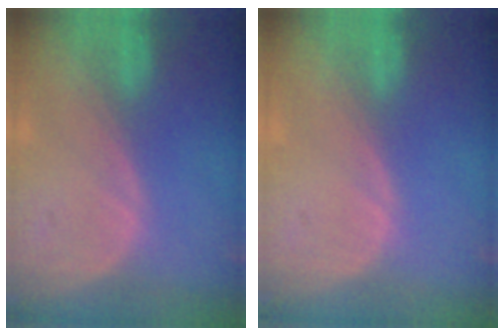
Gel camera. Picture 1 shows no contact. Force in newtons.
{"total": 0.0}